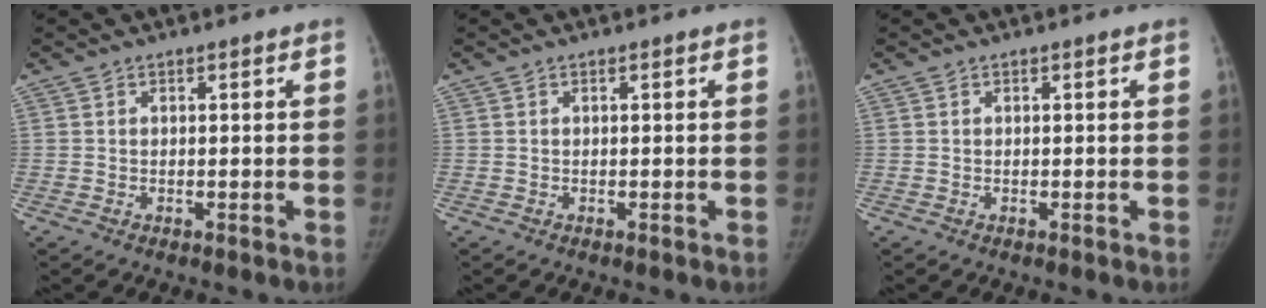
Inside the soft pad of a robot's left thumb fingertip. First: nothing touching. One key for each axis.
{"total": 0.0}
{"total": 0.0}